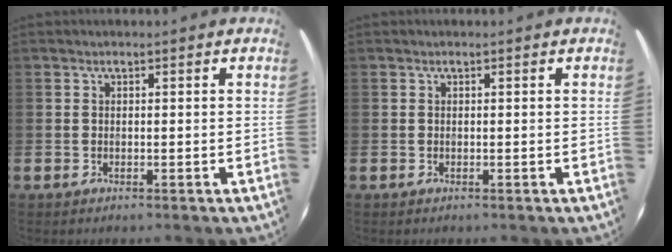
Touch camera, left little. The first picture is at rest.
{"total": 0.0}